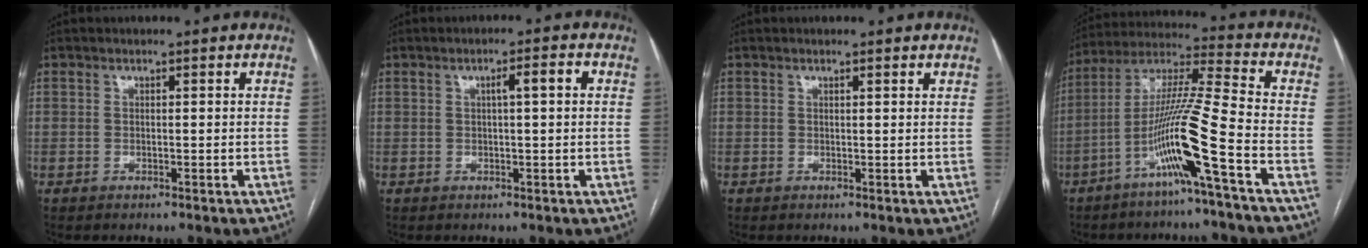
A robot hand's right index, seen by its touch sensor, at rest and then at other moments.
{"total": 2.9, "force": [0.6, 0.2, 2.8], "torque": [-0.047, 0.008, 0.011]}
{"total": 1.1, "force": [1.1, 0.2, 0.3], "torque": [-0.014, 0.002, 0.008]}
{"total": 13.3, "force": [-5.8, -1.9, 11.8], "torque": [-0.230, -0.002, -0.116]}